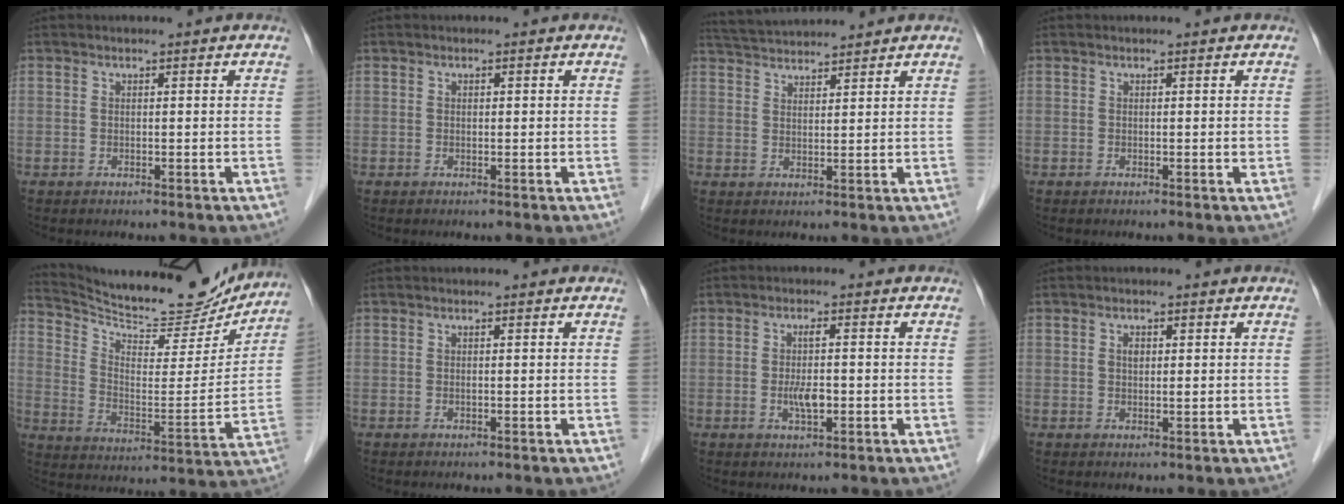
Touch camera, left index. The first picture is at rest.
{"total": 0.0}
{"total": 6.7, "force": [6.5, 0.1, 1.5], "torque": [-0.036, 0.035, 0.114]}
{"total": 0.0}
{"total": 21.2, "force": [19.8, 3.8, 6.5], "torque": [-0.114, -0.043, 0.289]}
{"total": 0.0}
{"total": 3.3, "force": [-0.8, 0.8, 3.1], "torque": [-0.066, -0.002, -0.011]}
{"total": 1.9, "force": [0.5, 1.1, 1.5], "torque": [-0.030, 0.004, 0.009]}